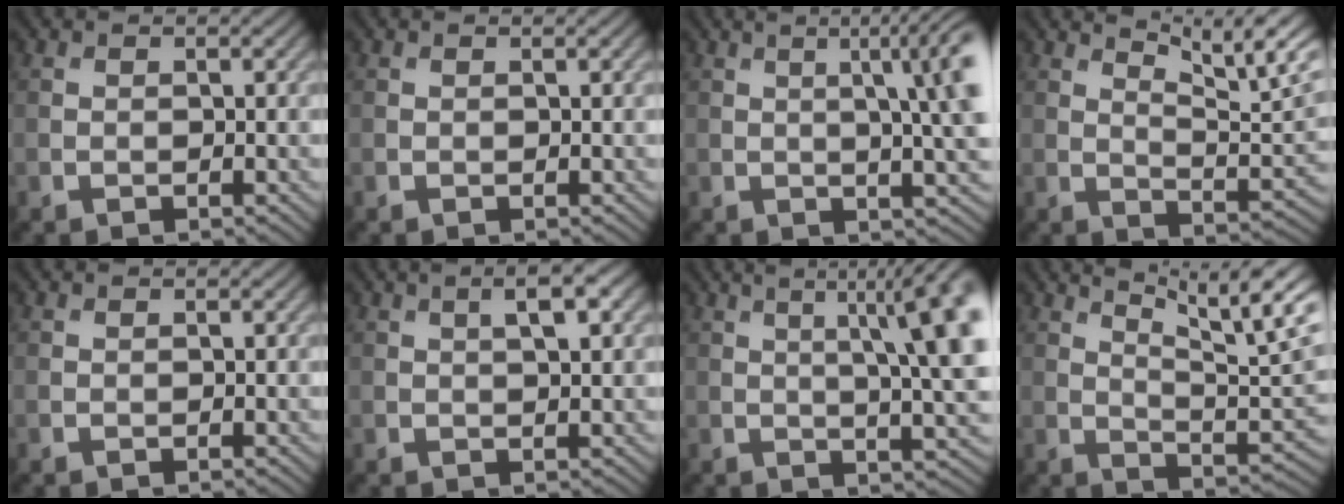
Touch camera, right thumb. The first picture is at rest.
{"total": 0.0}
{"total": 9.2, "force": [1.3, 2.3, 8.8], "torque": [-0.083, 0.021, 0.014]}
{"total": 9.8, "force": [6.7, 2.4, 6.8], "torque": [-0.111, 0.000, 0.100]}
{"total": 0.0}
{"total": 3.4, "force": [1.2, 0.9, 3.0], "torque": [-0.049, 0.002, 0.022]}
{"total": 12.8, "force": [2.6, 3.4, 12.1], "torque": [-0.131, 0.034, 0.033]}
{"total": 13.7, "force": [8.3, 4.1, 10.2], "torque": [-0.155, 0.013, 0.117]}